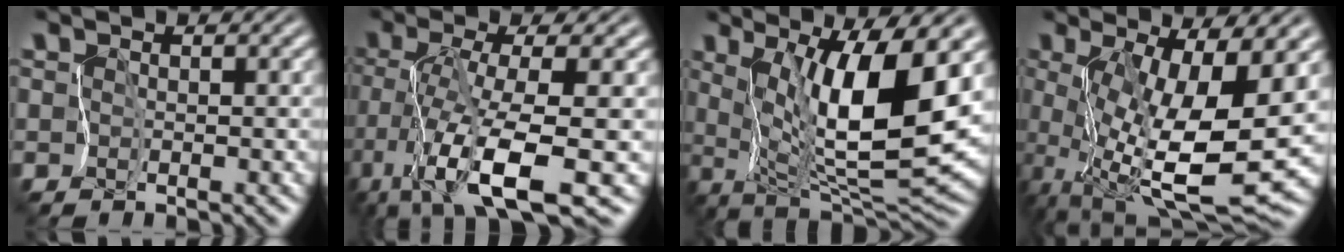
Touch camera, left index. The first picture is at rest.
{"total": 9.0, "force": [-4.1, 1.3, 7.9], "torque": [-0.155, -0.009, -0.075]}
{"total": 9.5, "force": [2.6, 1.8, 8.9], "torque": [-0.152, -0.018, 0.055]}
{"total": 11.0, "force": [-0.7, 2.8, 10.6], "torque": [-0.197, -0.024, -0.002]}